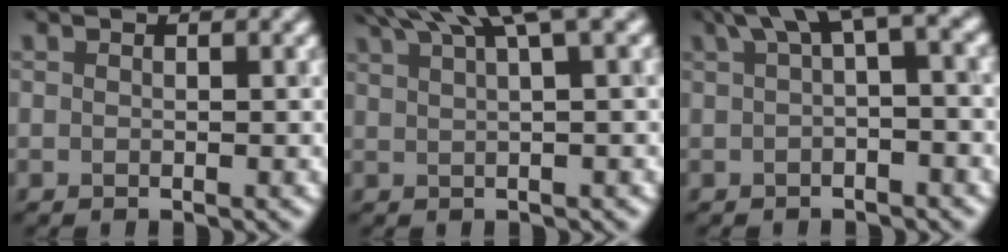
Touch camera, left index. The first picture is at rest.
{"total": 7.0, "force": [5.0, 1.0, 4.8], "torque": [-0.054, 0.025, 0.070]}
{"total": 5.2, "force": [2.1, 1.3, 4.6], "torque": [-0.054, 0.022, 0.029]}